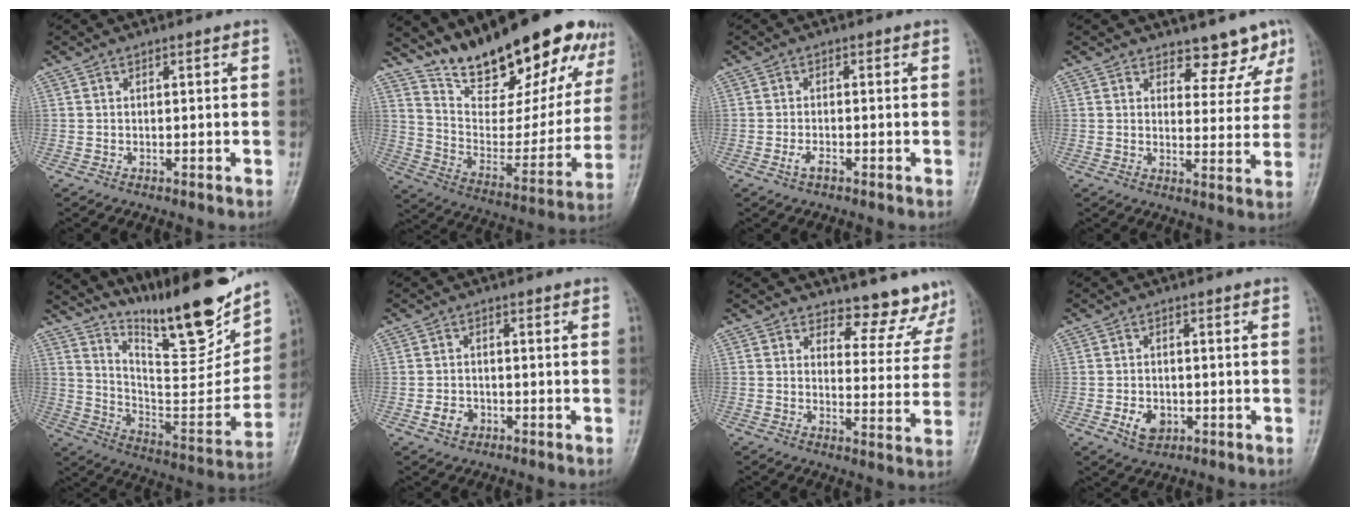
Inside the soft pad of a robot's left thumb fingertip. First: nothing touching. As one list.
[{"total": 25.9, "force": [19.4, 9.1, 14.6], "torque": [-0.178, -0.087, 0.296]}, {"total": 2.0, "force": [-1.1, 1.0, 1.4], "torque": [-0.028, 0.006, -0.021]}, {"total": 6.7, "force": [5.4, 3.4, 1.7], "torque": [0.014, -0.041, 0.063]}, {"total": 22.1, "force": [17.4, 4.8, 12.8], "torque": [-0.160, -0.111, 0.284]}, {"total": 3.2, "force": [-1.3, 2.6, 1.4], "torque": [-0.015, 0.007, -0.022]}, {"total": 10.3, "force": [9.6, 3.8, 0.8], "torque": [0.034, -0.086, 0.099]}, {"total": 4.8, "force": [-1.5, 3.6, 2.7], "torque": [-0.035, 0.003, -0.020]}]